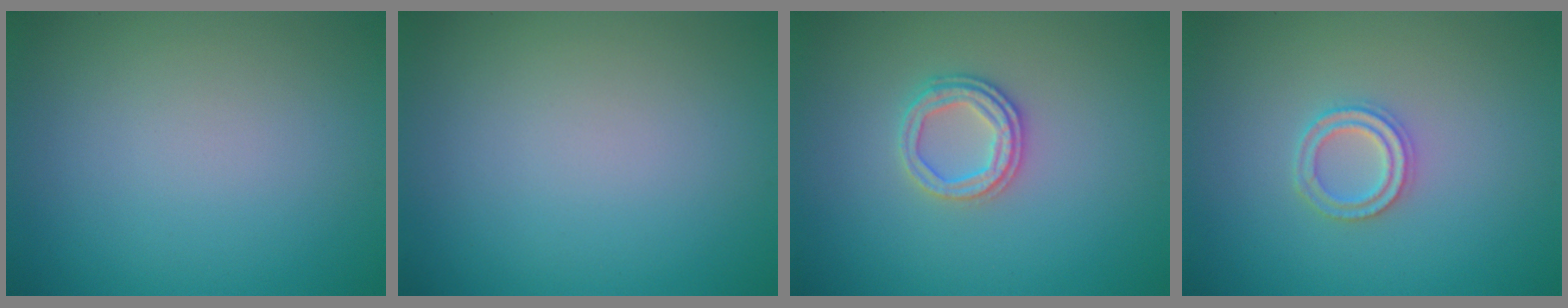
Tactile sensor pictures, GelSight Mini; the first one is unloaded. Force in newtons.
{"total": 0.0}
{"total": 2.4, "press": 2.3, "slide": 0.7}
{"total": 2.2, "press": 2.2, "slide": 0.5}